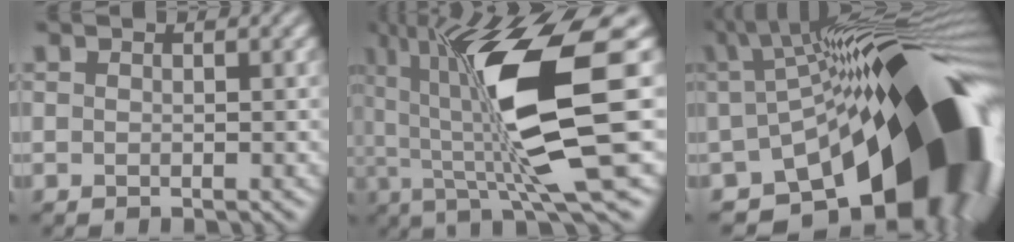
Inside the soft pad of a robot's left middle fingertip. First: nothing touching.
{"total": 13.1, "force": [1.8, 2.5, 12.7], "torque": [-0.217, 0.002, 0.034]}
{"total": 20.1, "force": [-5.3, 9.8, 16.7], "torque": [-0.236, -0.020, -0.080]}